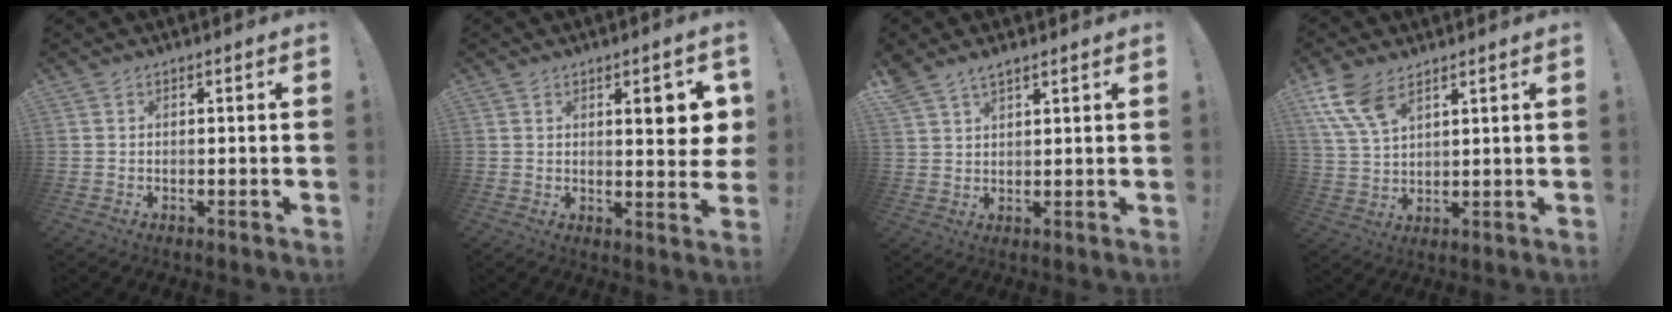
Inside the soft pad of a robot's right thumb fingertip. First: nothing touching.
{"total": 6.6, "force": [2.0, 1.4, 6.2], "torque": [-0.075, -0.012, 0.023]}
{"total": 4.0, "force": [3.3, 1.6, 1.7], "torque": [-0.032, -0.017, 0.063]}
{"total": 9.6, "force": [6.1, 4.5, 5.9], "torque": [-0.119, -0.021, 0.118]}